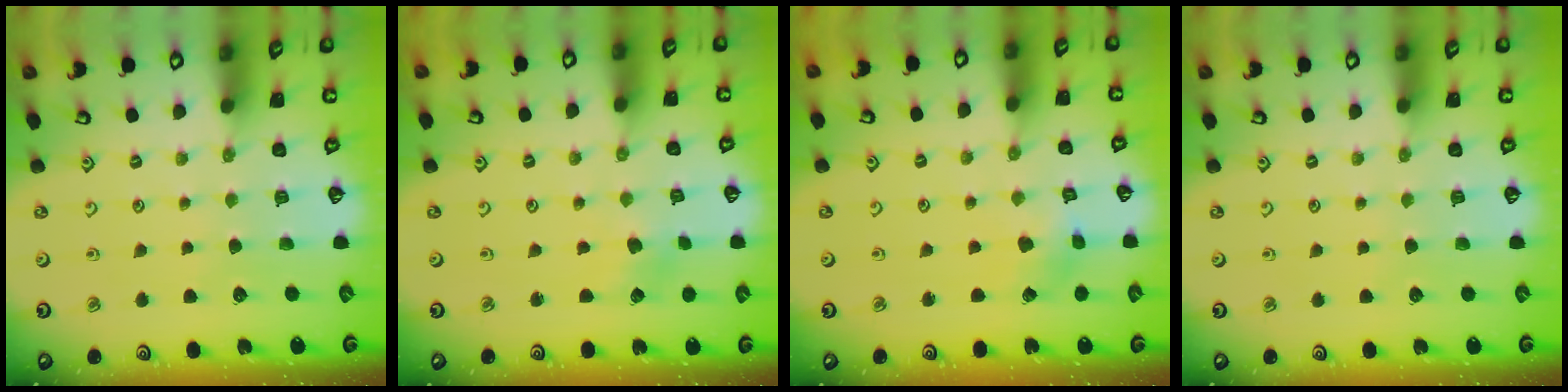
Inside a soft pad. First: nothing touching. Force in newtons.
{"total": 4.0, "press": 3.9, "slide": 0.6}
{"total": 2.0, "press": 2.0, "slide": 0.3}
{"total": 0.0}